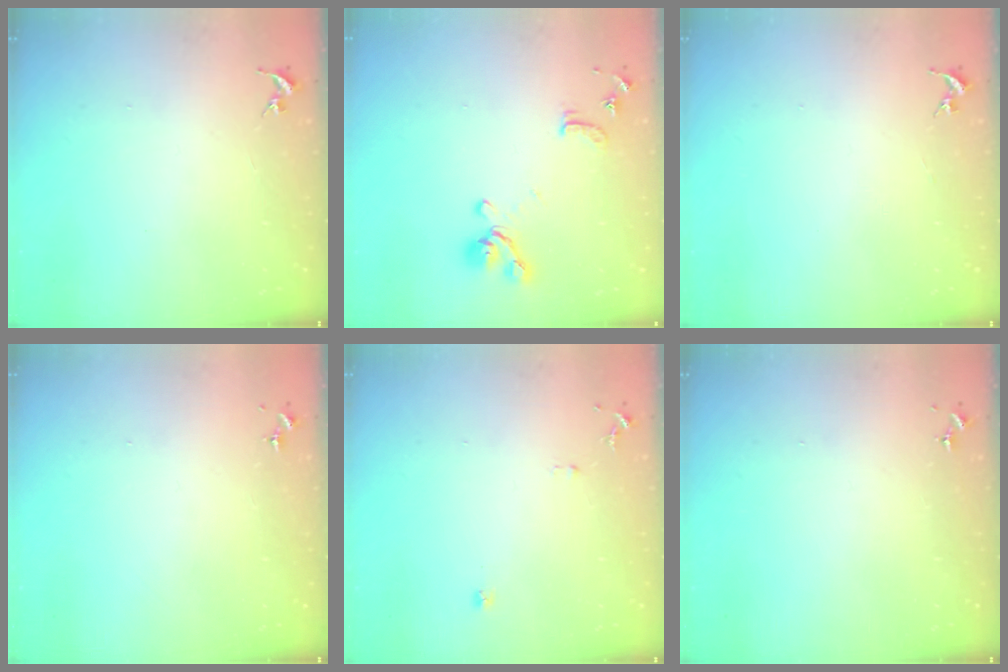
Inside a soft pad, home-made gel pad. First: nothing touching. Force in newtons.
{"total": 12.8, "press": 12.7, "slide": 1.4}
{"total": 0.0}
{"total": 0.0}
{"total": 5.6, "press": 5.5, "slide": 0.6}
{"total": 0.0}